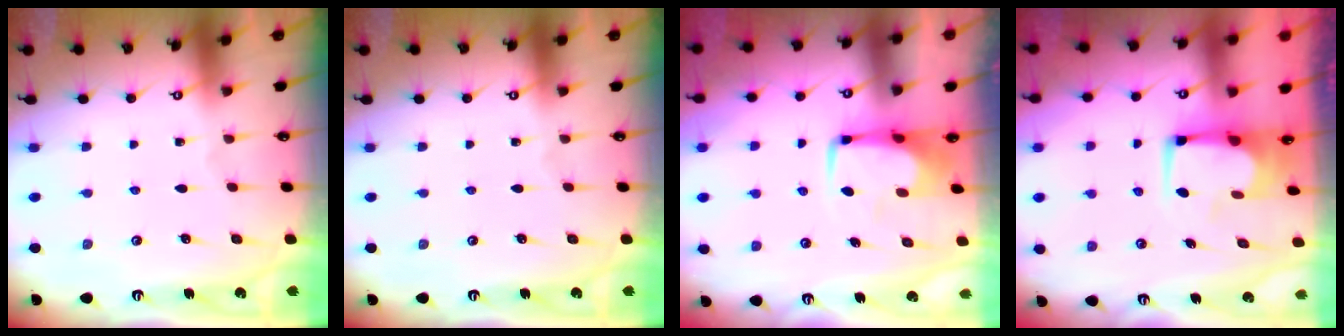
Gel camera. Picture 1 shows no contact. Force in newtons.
{"total": 0.0}
{"total": 0.0}
{"total": 3.7, "press": 3.7, "slide": 0.3}